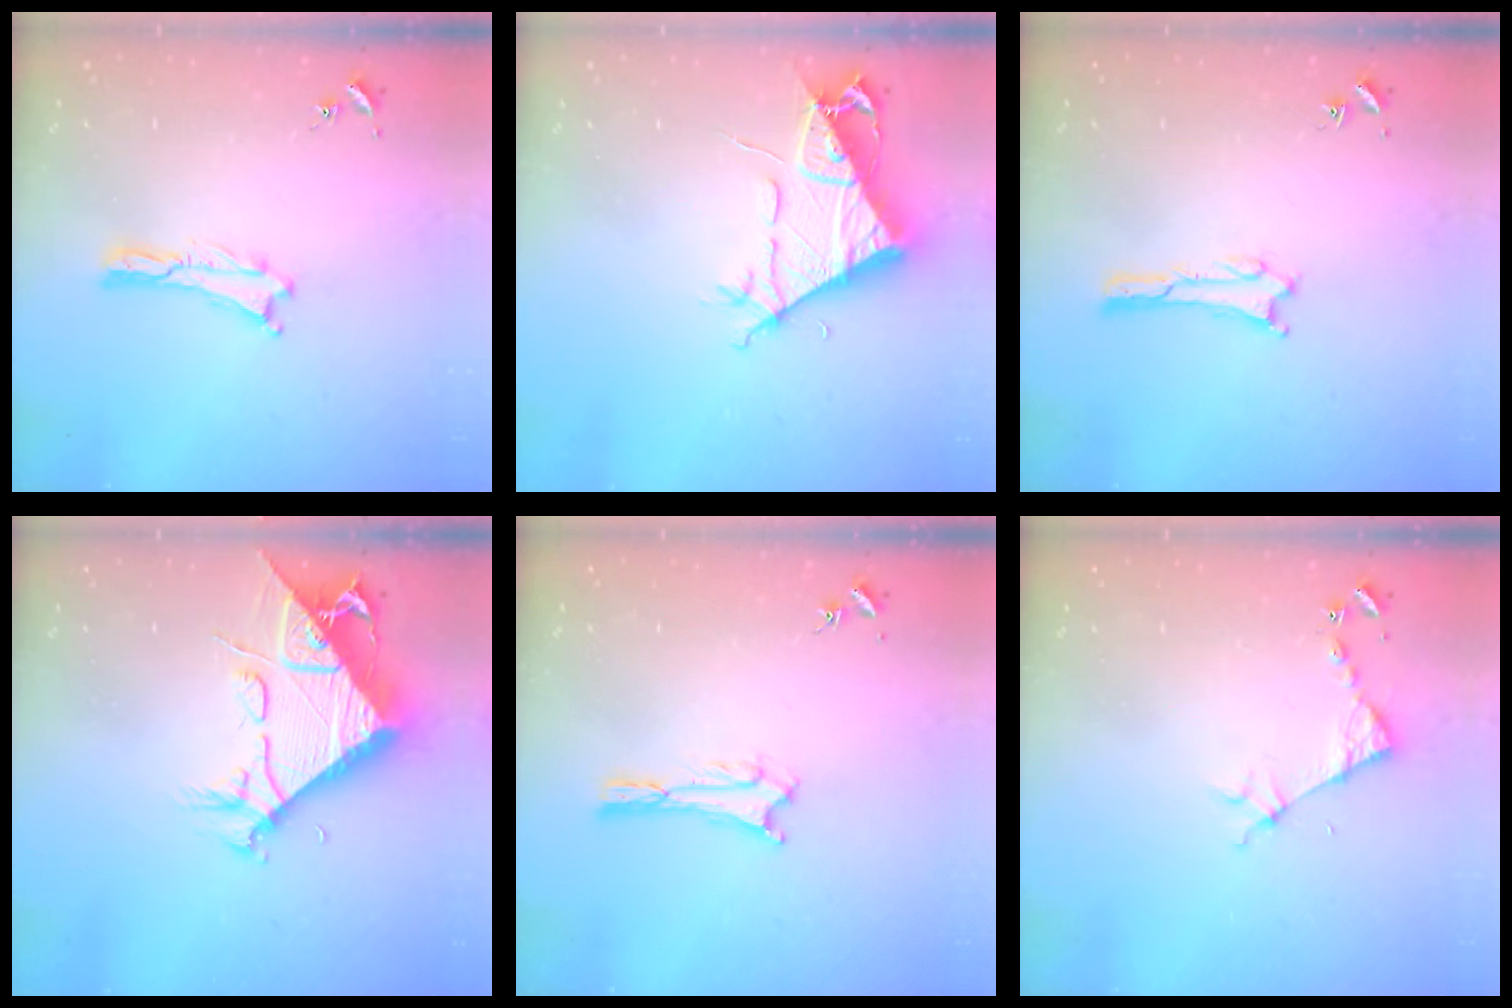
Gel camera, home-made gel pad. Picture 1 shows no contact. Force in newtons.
{"total": 7.1, "press": 7.0, "slide": 0.8}
{"total": 0.8, "press": 0.8, "slide": 0.2}
{"total": 10.6, "press": 10.6, "slide": 1.1}
{"total": 1.7, "press": 1.7, "slide": 0.3}
{"total": 3.8, "press": 3.8, "slide": 0.4}